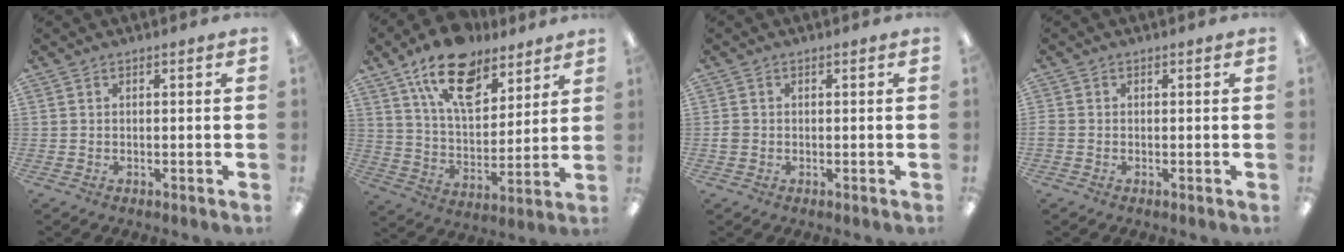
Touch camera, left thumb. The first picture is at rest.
{"total": 17.7, "force": [12.2, 8.9, 9.2], "torque": [-0.154, -0.064, 0.216]}
{"total": 1.5, "force": [-0.1, 1.4, 0.5], "torque": [-0.010, 0.004, -0.004]}
{"total": 0.8, "force": [-0.2, 0.7, 0.3], "torque": [-0.004, 0.003, -0.004]}